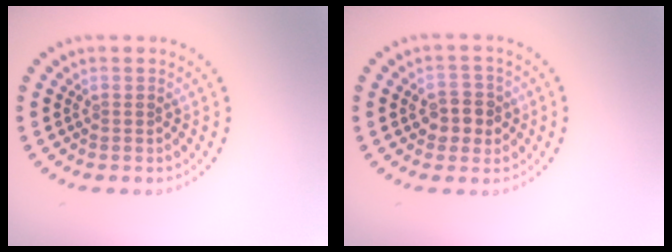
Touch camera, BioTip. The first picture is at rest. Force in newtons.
{"total": 2.8, "press": 2.8, "slide": 0.4}